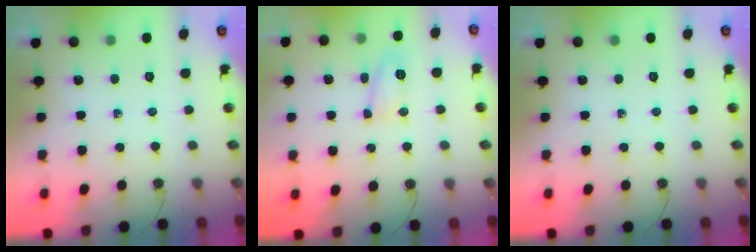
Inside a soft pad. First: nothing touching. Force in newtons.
{"total": 6.8, "press": 6.8, "slide": 0.3}
{"total": 0.0}